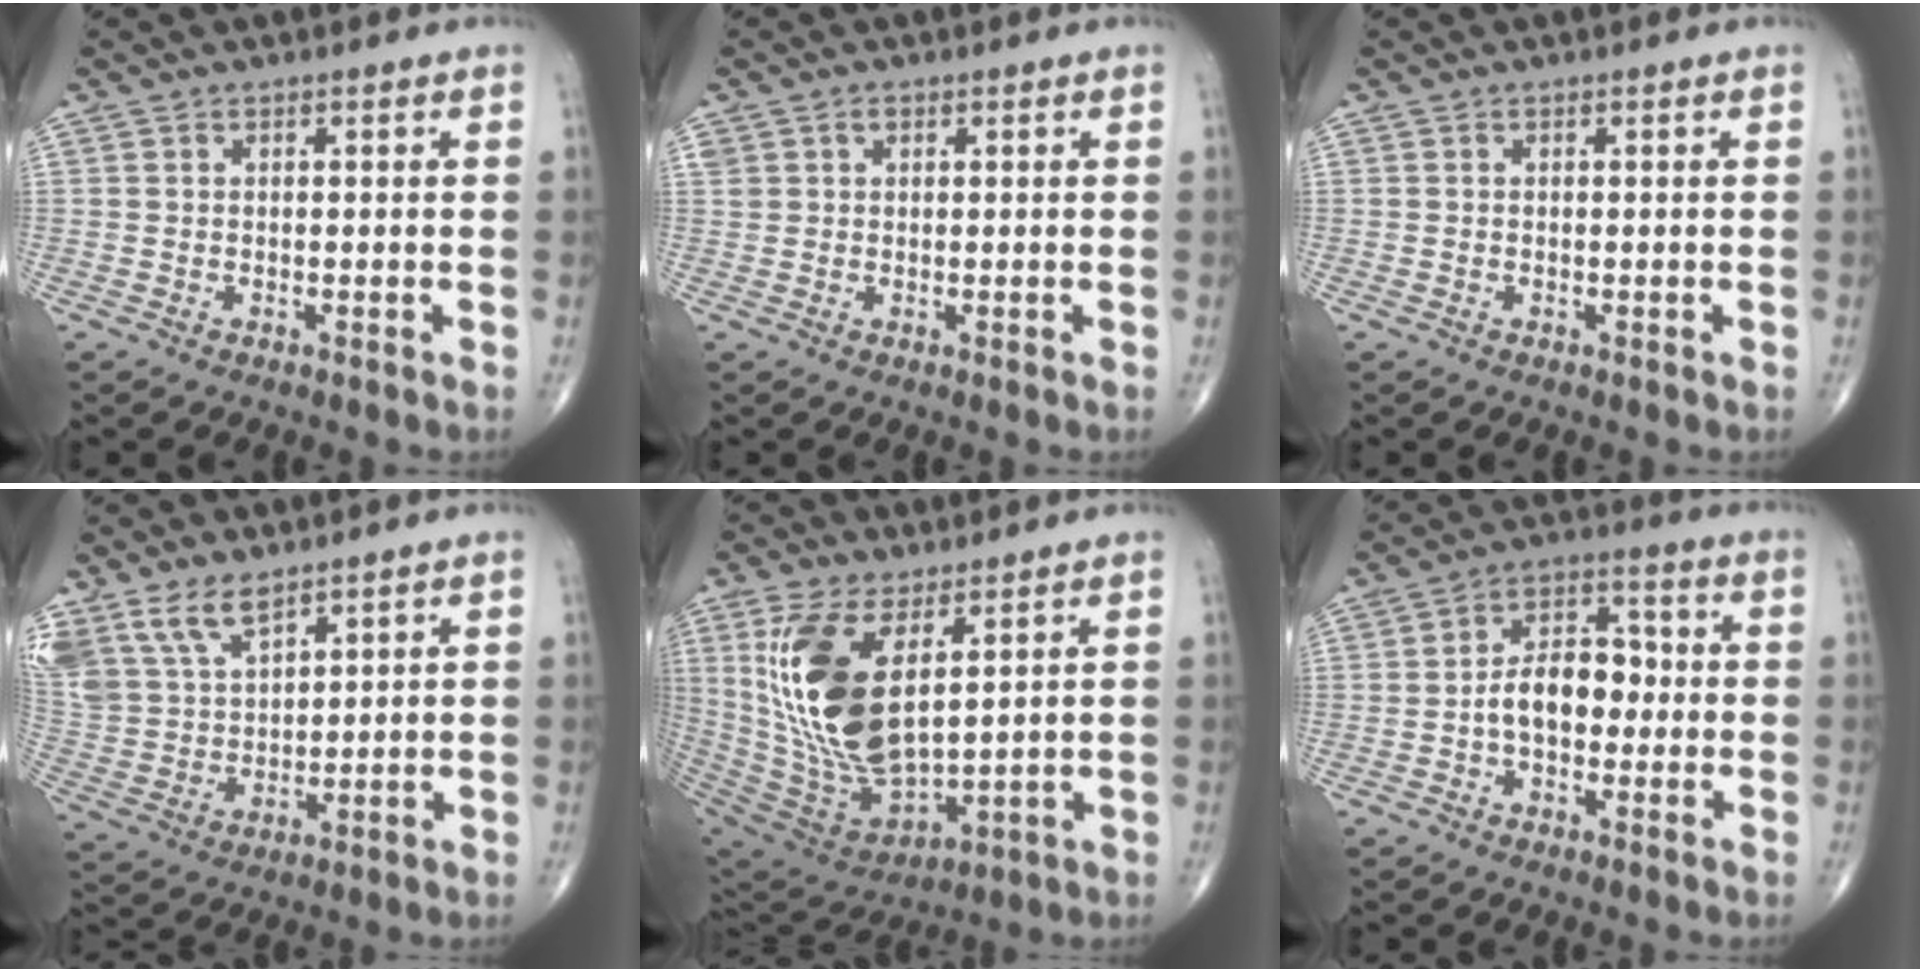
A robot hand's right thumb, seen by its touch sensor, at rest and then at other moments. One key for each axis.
{"total": 1.8, "fx": 0.8, "fy": 1.4, "fz": 0.7, "tx": -0.006, "ty": 0.002, "tz": 0.014}
{"total": 0.0}
{"total": 11.1, "fx": 7.7, "fy": 5.3, "fz": 6.0, "tx": -0.109, "ty": -0.022, "tz": 0.171}
{"total": 19.2, "fx": 5.8, "fy": 8.8, "fz": 16.0, "tx": -0.316, "ty": -0.032, "tz": 0.130}
{"total": 9.2, "fx": -1.3, "fy": 5.8, "fz": 7.0, "tx": -0.094, "ty": 0.034, "tz": -0.033}